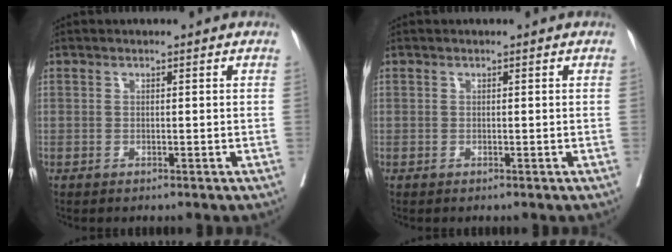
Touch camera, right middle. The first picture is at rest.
{"total": 0.0}